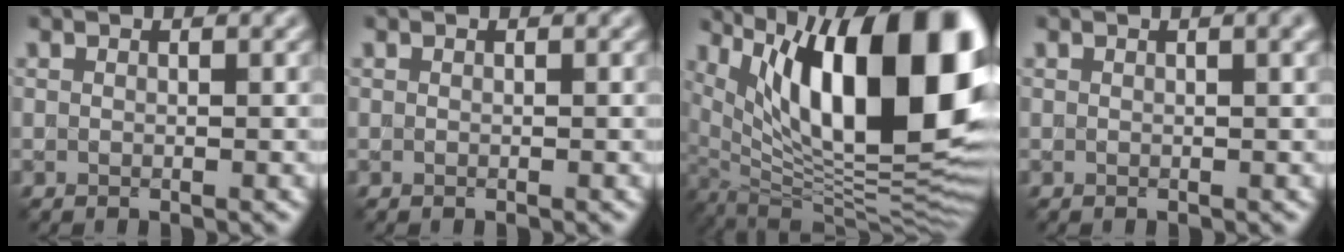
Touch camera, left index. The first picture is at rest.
{"total": 0.0}
{"total": 18.4, "force": [6.0, 7.9, 15.5], "torque": [-0.210, 0.021, 0.104]}
{"total": 1.5, "force": [0.7, 0.2, 1.3], "torque": [-0.016, 0.003, 0.009]}